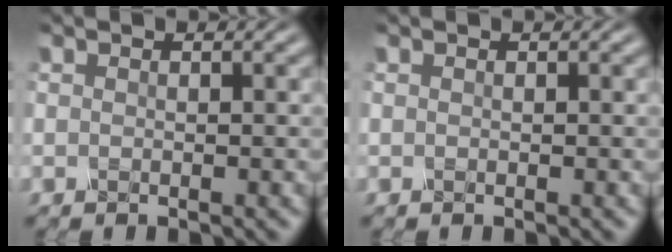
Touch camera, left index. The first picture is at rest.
{"total": 0.0}